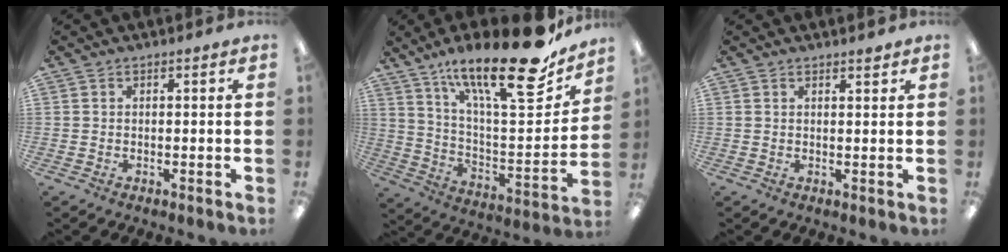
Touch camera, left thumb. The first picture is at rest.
{"total": 23.8, "force": [17.4, 5.5, 15.4], "torque": [-0.239, -0.124, 0.281]}
{"total": 1.5, "force": [1.4, 0.3, 0.5], "torque": [-0.003, -0.005, 0.024]}